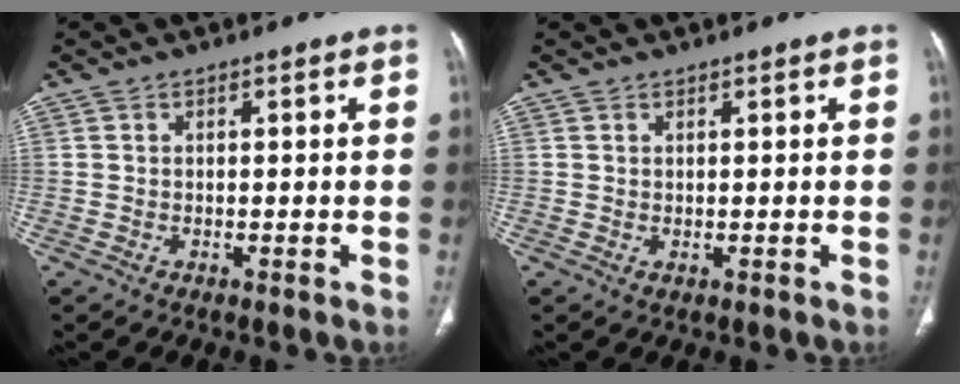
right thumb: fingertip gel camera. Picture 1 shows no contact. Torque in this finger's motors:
{"motor_torque": [-0.32, 0.06, -0.25, -0.12, -0.02]}